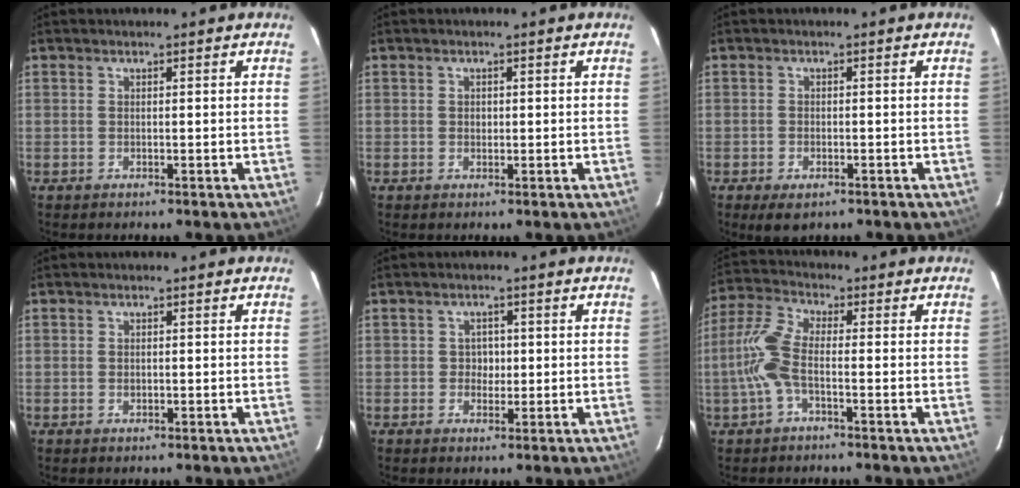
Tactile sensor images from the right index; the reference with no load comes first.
{"total": 0.9, "force": [0.0, 0.8, 0.3], "torque": [-0.003, 0.002, 0.001]}
{"total": 4.1, "force": [-2.6, 2.1, 2.4], "torque": [-0.054, -0.016, -0.040]}
{"total": 0.6, "force": [-0.1, 0.5, 0.3], "torque": [-0.005, 0.001, 0.000]}
{"total": 2.4, "force": [-0.1, 2.3, 0.6], "torque": [-0.007, 0.008, -0.003]}
{"total": 7.5, "force": [-2.0, 2.4, 6.8], "torque": [-0.167, 0.011, -0.045]}